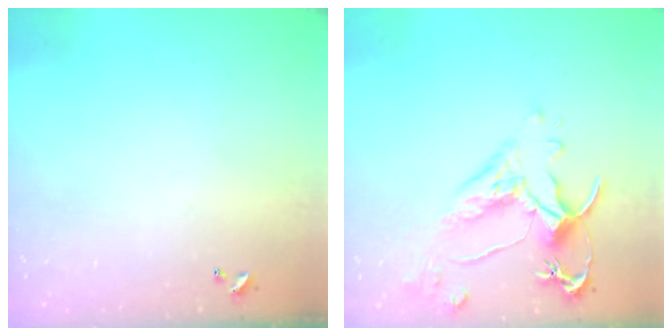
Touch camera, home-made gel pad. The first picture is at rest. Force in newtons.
{"total": 2.6, "press": 2.2, "slide": 1.3}